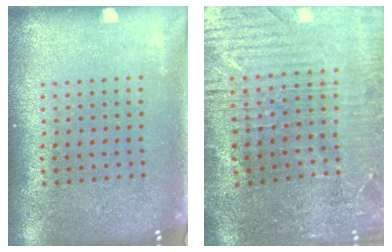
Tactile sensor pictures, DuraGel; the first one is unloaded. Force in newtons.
{"total": 3.1, "press": 3.1, "slide": 0.6}